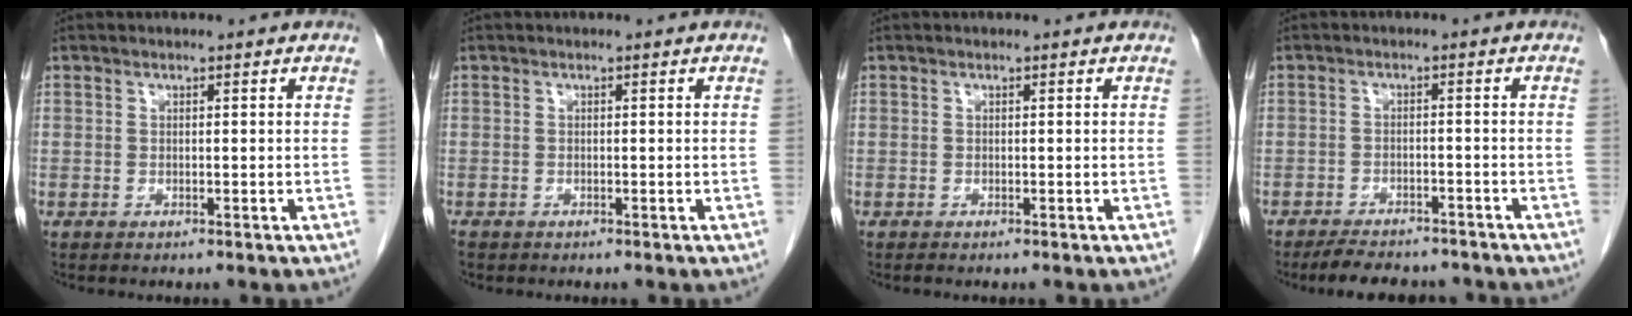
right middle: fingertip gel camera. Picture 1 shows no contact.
{"total": 1.0, "force": [-0.8, 0.6, 0.3], "torque": [-0.013, -0.002, -0.014]}
{"total": 0.0}
{"total": 9.2, "force": [-8.3, 2.5, 3.2], "torque": [-0.046, -0.001, -0.114]}